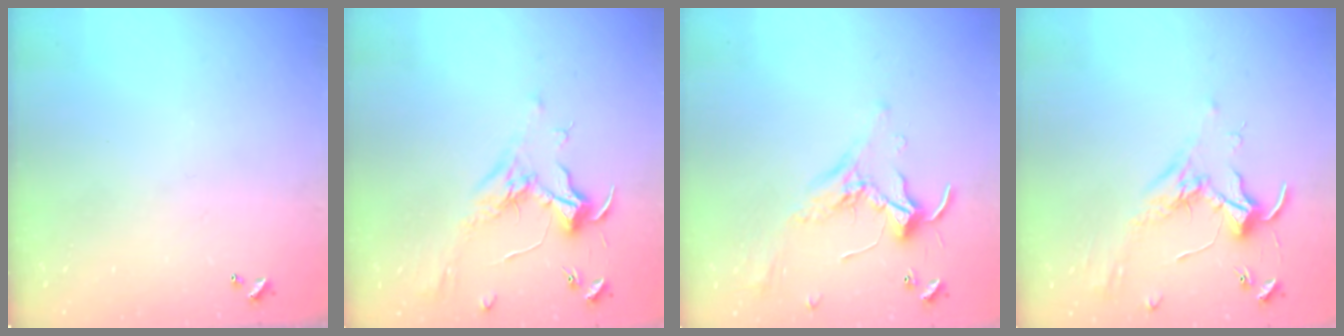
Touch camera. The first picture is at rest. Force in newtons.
{"total": 1.9, "press": 1.7, "slide": 0.7}
{"total": 1.7, "press": 1.6, "slide": 0.2}
{"total": 1.7, "press": 1.7, "slide": 0.4}